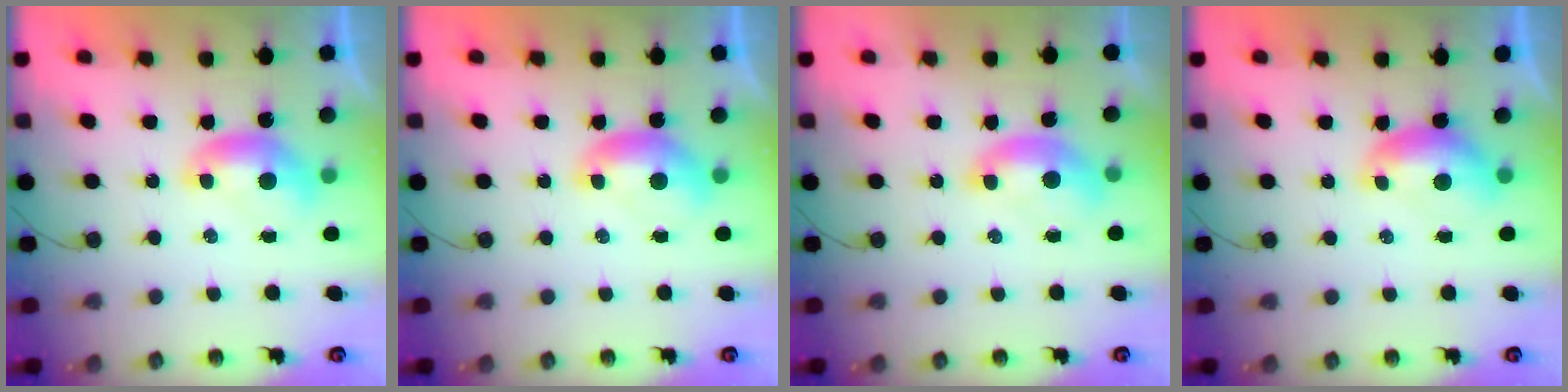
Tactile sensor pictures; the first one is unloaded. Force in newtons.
{"total": 0.0}
{"total": 1.7, "press": 1.5, "slide": 0.6}
{"total": 0.0}